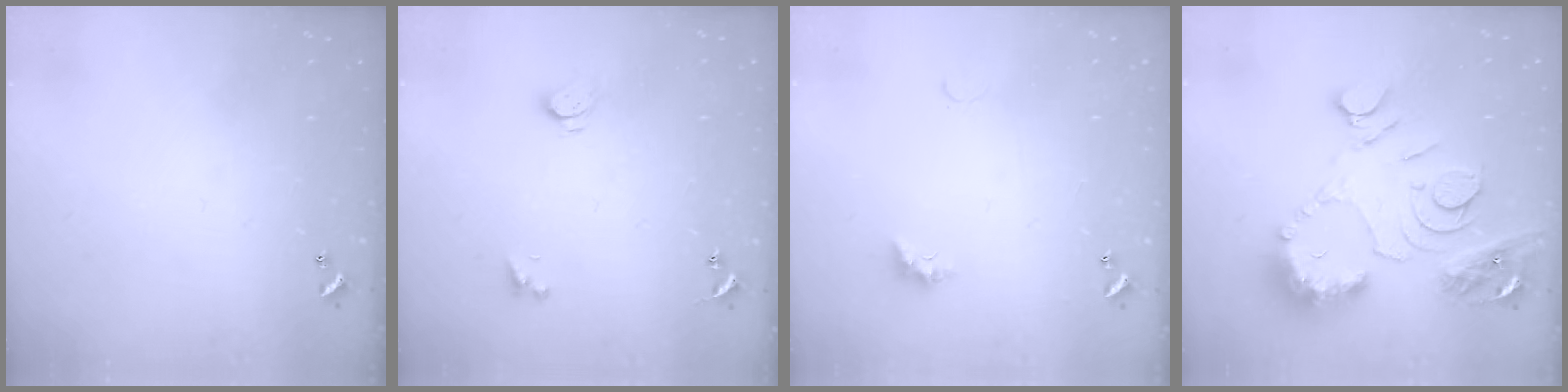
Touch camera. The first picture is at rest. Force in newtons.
{"total": 2.6, "press": 2.5, "slide": 0.3}
{"total": 2.6, "press": 2.5, "slide": 0.7}
{"total": 14.4, "press": 14.3, "slide": 1.3}